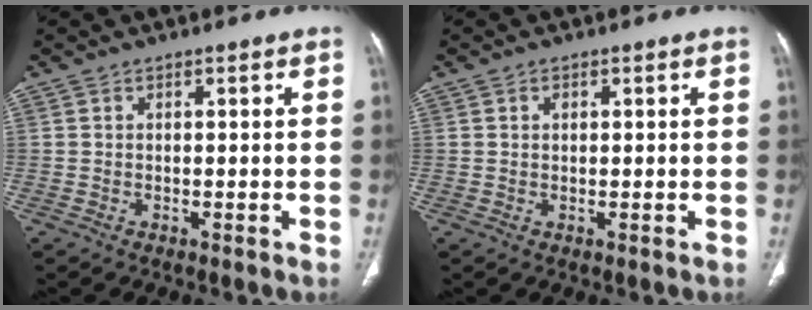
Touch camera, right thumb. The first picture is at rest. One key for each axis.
{"total": 1.0, "fx": 0.3, "fy": 0.7, "fz": 0.6, "tx": -0.006, "ty": 0.000, "tz": 0.006}